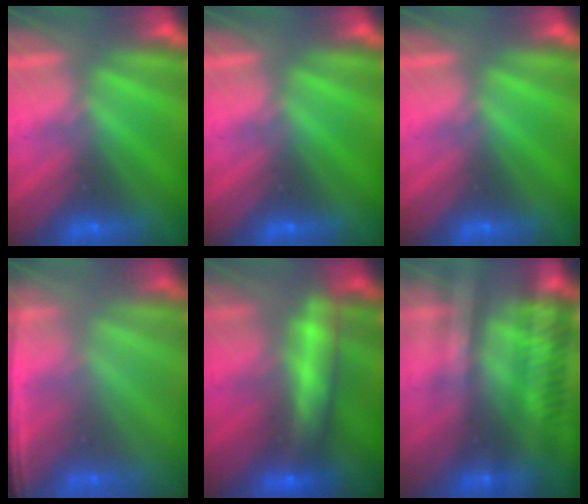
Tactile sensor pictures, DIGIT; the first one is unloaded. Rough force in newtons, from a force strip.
{"total": 0.0}
{"total": 0.0}
{"total": 1.3}
{"total": 5.9}
{"total": 2.3}